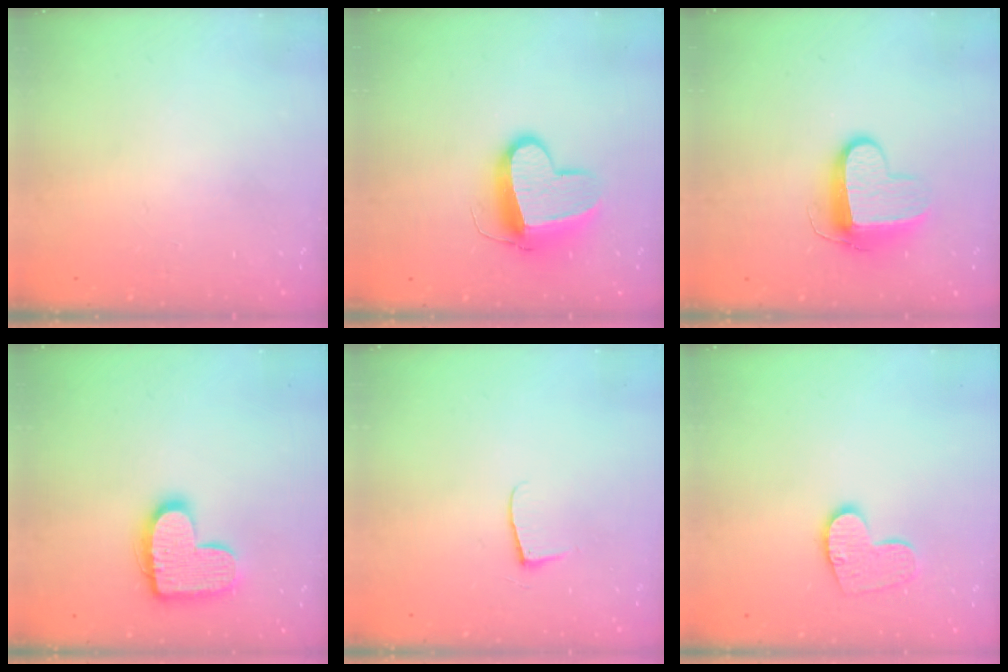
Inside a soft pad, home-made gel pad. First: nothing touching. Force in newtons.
{"total": 13.4, "press": 13.3, "slide": 1.3}
{"total": 10.5, "press": 10.5, "slide": 0.8}
{"total": 14.6, "press": 14.6, "slide": 0.8}
{"total": 5.2, "press": 5.2, "slide": 0.5}
{"total": 10.4, "press": 10.4, "slide": 0.7}